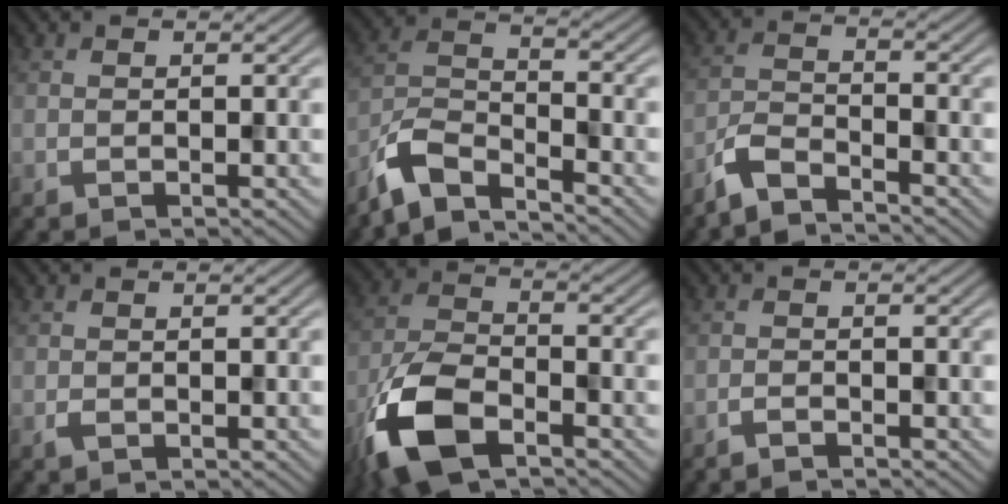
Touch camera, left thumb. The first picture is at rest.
{"total": 6.9, "force": [-5.7, 1.7, 3.4], "torque": [-0.076, -0.003, -0.130]}
{"total": 4.5, "force": [-3.9, 0.9, 2.2], "torque": [-0.050, -0.004, -0.091]}
{"total": 0.8, "force": [-0.3, 0.4, 0.5], "torque": [-0.012, -0.002, -0.006]}
{"total": 10.5, "force": [-6.1, 4.7, 7.2], "torque": [-0.162, -0.015, -0.136]}
{"total": 1.2, "force": [-1.0, 0.1, 0.6], "torque": [-0.012, 0.001, -0.023]}